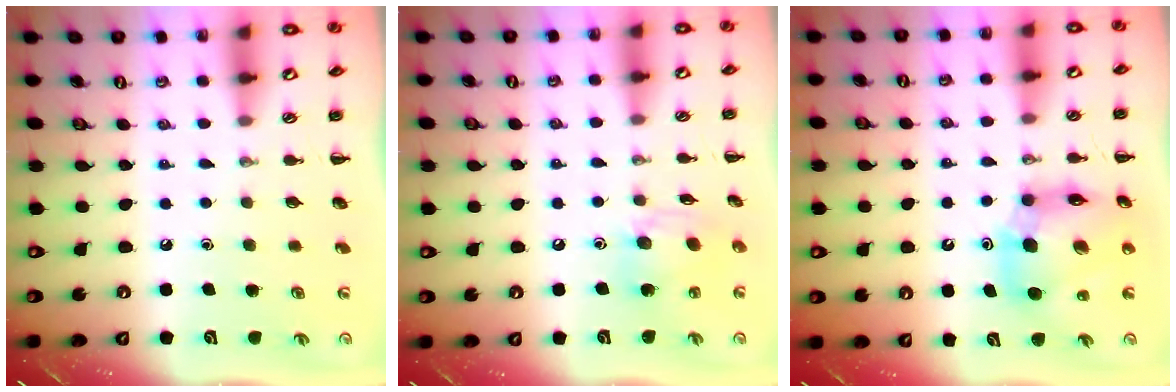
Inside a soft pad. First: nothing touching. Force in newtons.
{"total": 10.0, "press": 10.0, "slide": 1.1}
{"total": 11.7, "press": 11.1, "slide": 3.5}